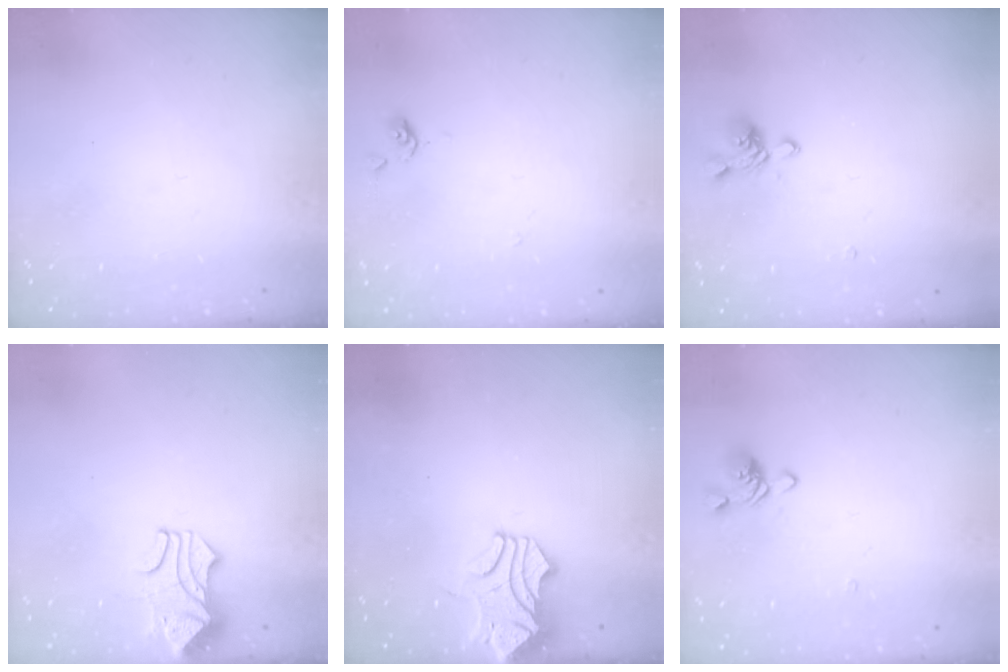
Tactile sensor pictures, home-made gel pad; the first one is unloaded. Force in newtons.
{"total": 0.0}
{"total": 3.0, "press": 2.9, "slide": 0.6}
{"total": 1.7, "press": 1.3, "slide": 1.1}
{"total": 0.9, "press": 0.1, "slide": 0.9}
{"total": 2.0, "press": 1.9, "slide": 0.8}